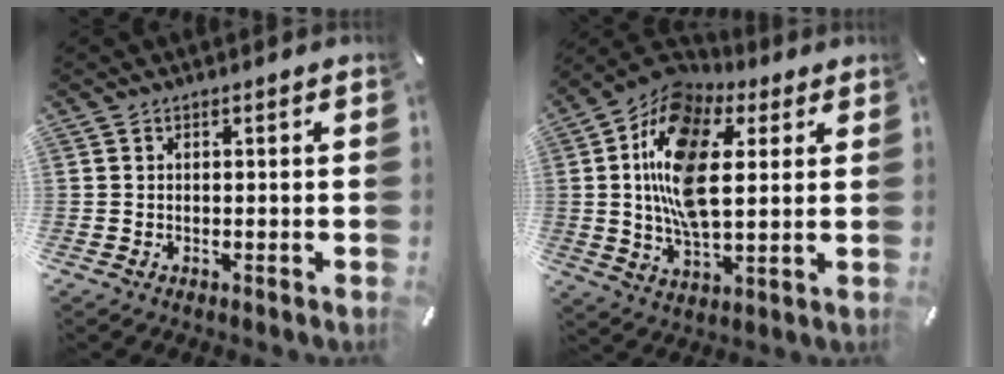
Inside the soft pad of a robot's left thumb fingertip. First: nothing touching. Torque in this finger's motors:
{"motor_torque": [2.00, 1.96, 2.33, -0.44, 0.85]}